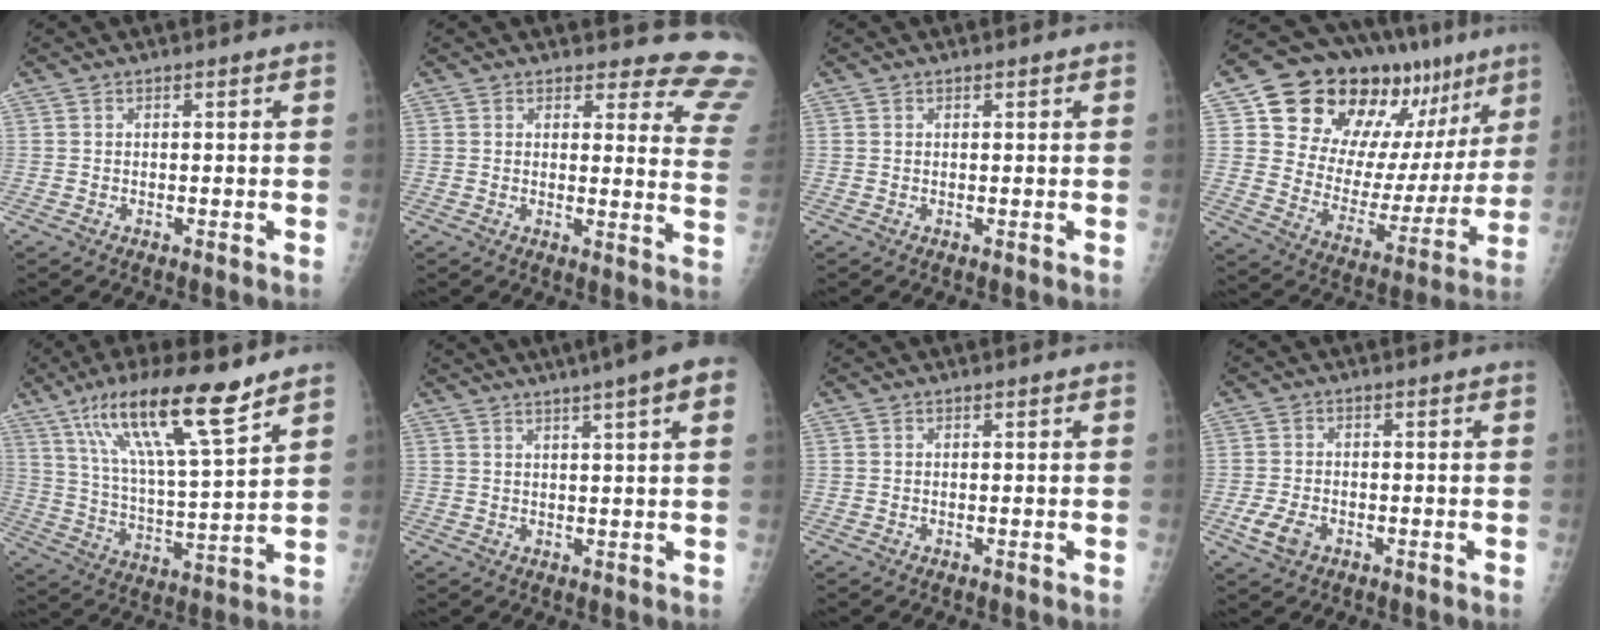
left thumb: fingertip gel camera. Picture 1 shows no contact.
{"total": 13.5, "force": [13.0, 3.5, 1.4], "torque": [0.039, -0.138, 0.099]}
{"total": 0.0}
{"total": 25.6, "force": [15.2, 13.8, 15.3], "torque": [-0.180, -0.037, 0.239]}
{"total": 18.7, "force": [12.2, 3.0, 13.8], "torque": [-0.236, -0.049, 0.220]}
{"total": 10.7, "force": [6.2, 1.2, 8.6], "torque": [-0.116, 0.012, 0.073]}
{"total": 0.0}
{"total": 4.4, "force": [-1.8, 2.9, 2.7], "torque": [-0.055, 0.002, -0.031]}